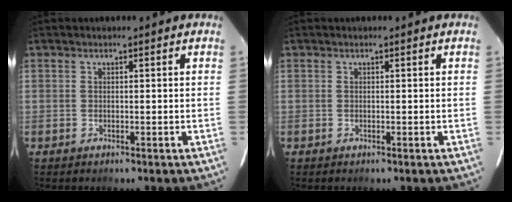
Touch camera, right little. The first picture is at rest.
{"total": 0.0}